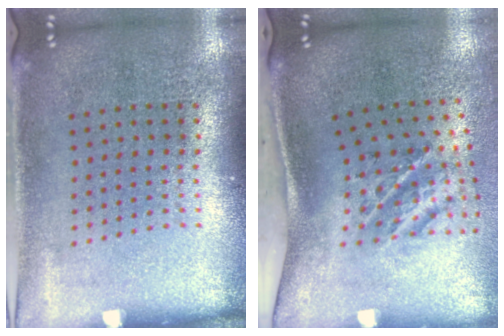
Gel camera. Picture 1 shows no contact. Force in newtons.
{"total": 2.2, "press": 1.2, "slide": 1.8}